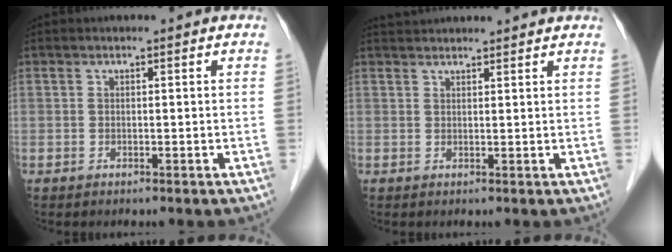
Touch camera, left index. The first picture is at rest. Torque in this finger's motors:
{"motor_torque": [-0.84, -1.30, 0.06, 0.05]}